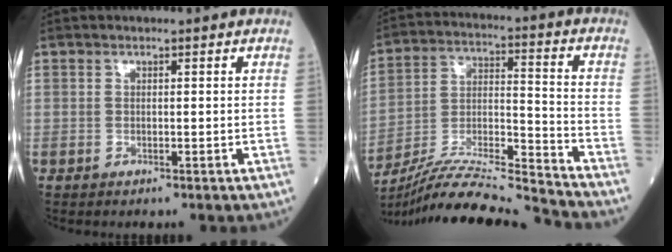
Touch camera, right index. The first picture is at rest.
{"total": 18.3, "force": [-17.5, -1.7, 5.3], "torque": [-0.102, 0.003, -0.302]}